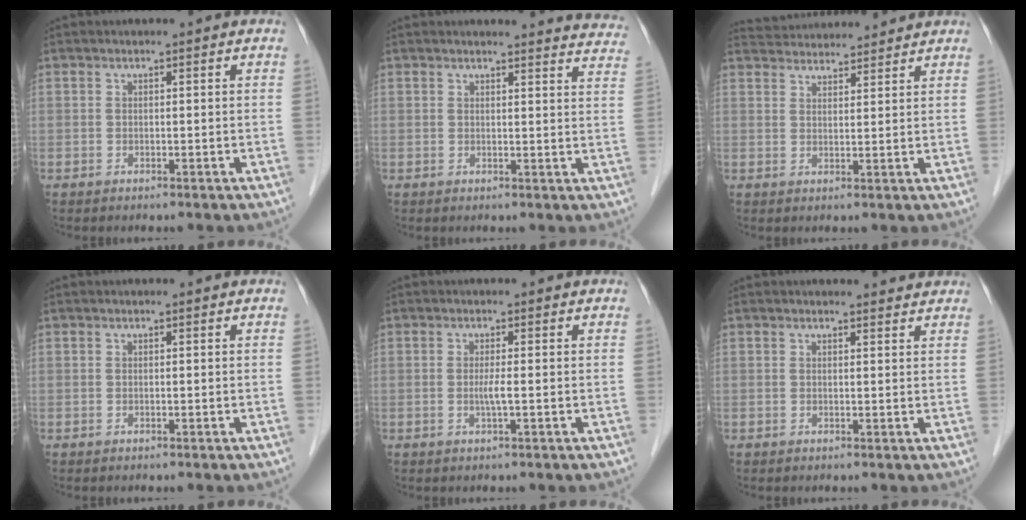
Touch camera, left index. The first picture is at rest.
{"total": 11.3, "force": [11.2, 1.1, 1.1], "torque": [0.019, -0.059, 0.086]}
{"total": 9.1, "force": [8.9, 1.2, 1.6], "torque": [-0.031, 0.032, 0.130]}
{"total": 0.0}
{"total": 1.7, "force": [-0.2, -0.2, 1.6], "torque": [-0.038, -0.003, -0.005]}
{"total": 2.3, "force": [2.2, 0.4, 0.0], "torque": [-0.008, -0.003, 0.020]}